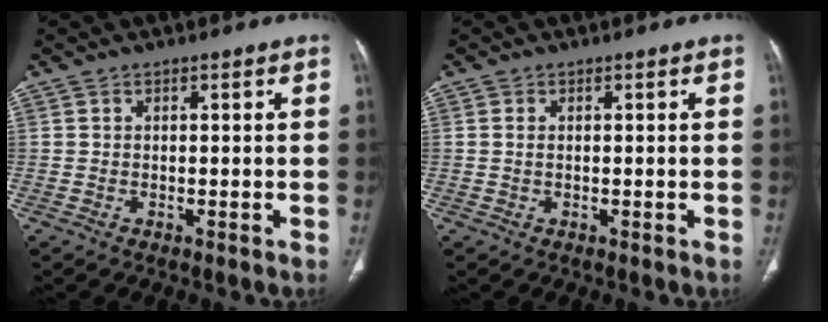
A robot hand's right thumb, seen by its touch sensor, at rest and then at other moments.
{"total": 0.7, "force": [0.1, 0.4, 0.6], "torque": [-0.018, 0.003, 0.004]}